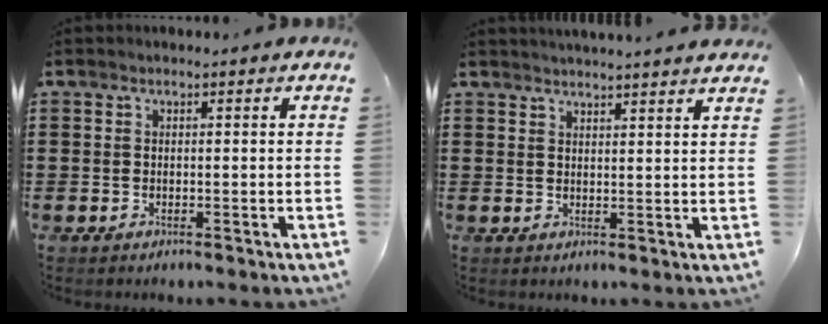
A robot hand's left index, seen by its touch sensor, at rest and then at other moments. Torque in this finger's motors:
{"motor_torque": [0.59, -0.59, 0.41, 0.10]}